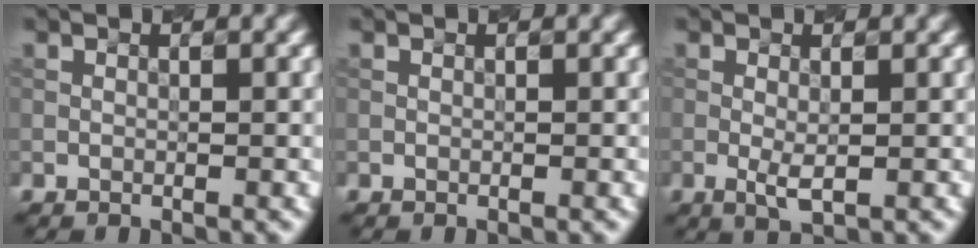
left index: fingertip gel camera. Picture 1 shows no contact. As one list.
[{"total": 0.0}, {"total": 1.7, "force": [-0.2, 0.5, 1.7], "torque": [-0.034, -0.005, -0.004]}]